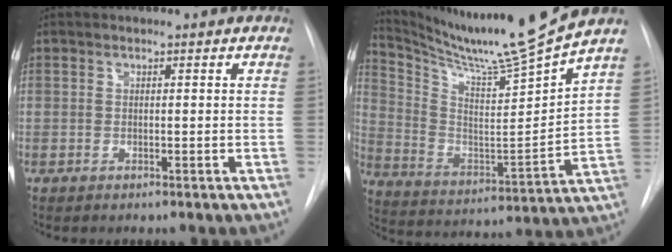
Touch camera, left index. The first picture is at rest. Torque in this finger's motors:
{"motor_torque": [0.85, -1.29, 0.04, 0.02]}